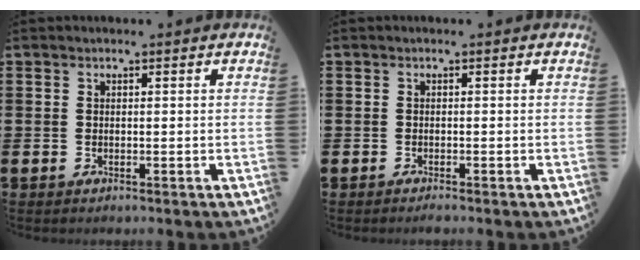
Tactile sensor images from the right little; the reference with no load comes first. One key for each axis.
{"total": 0.6, "fx": -0.5, "fy": 0.0, "fz": 0.3, "tx": -0.006, "ty": -0.003, "tz": -0.009}